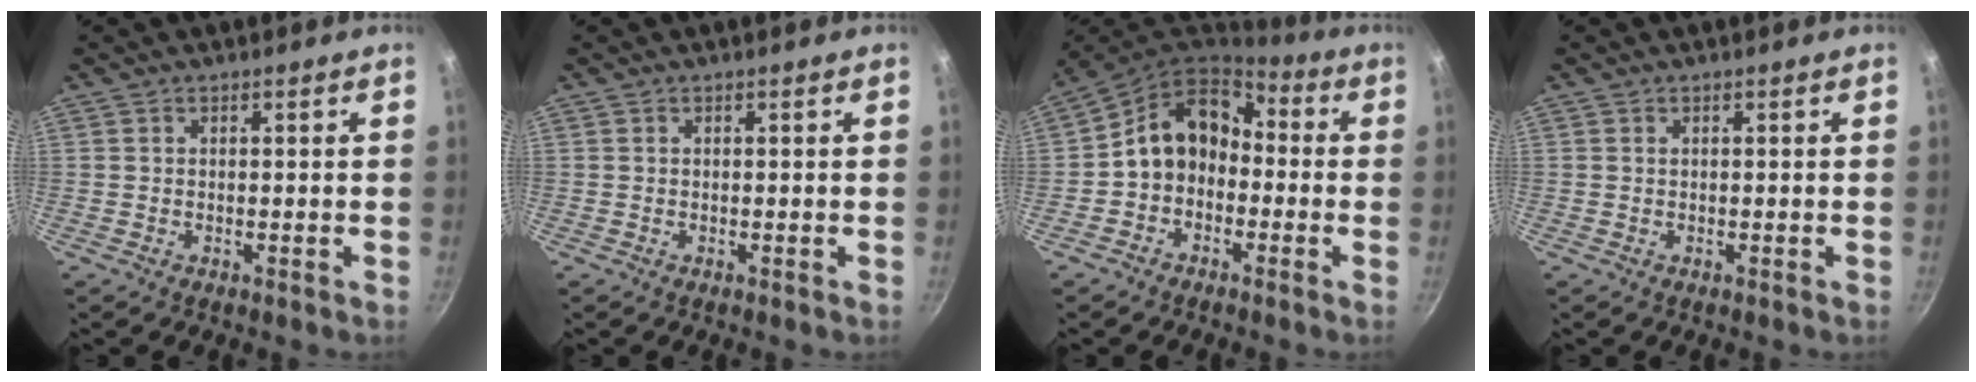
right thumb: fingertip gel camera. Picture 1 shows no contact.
{"total": 0.0}
{"total": 11.5, "force": [-1.0, 9.1, 6.9], "torque": [-0.084, 0.052, -0.037]}
{"total": 0.0}